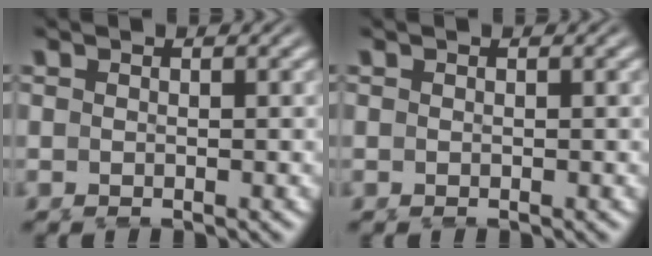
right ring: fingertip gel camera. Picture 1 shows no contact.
{"total": 0.0}